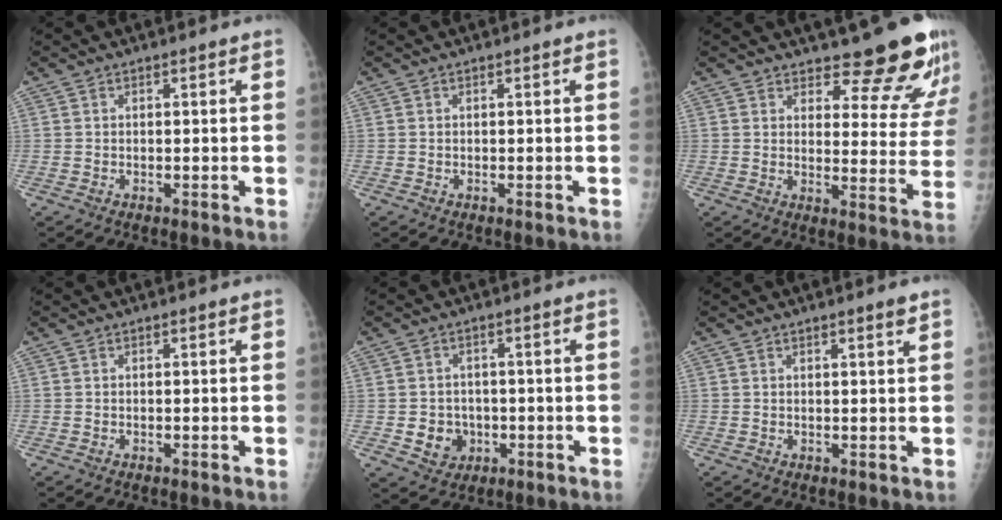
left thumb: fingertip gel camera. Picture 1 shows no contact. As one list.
[{"total": 0.0}, {"total": 13.4, "force": [11.9, 3.4, 5.0], "torque": [-0.023, -0.104, 0.140]}, {"total": 0.0}, {"total": 5.4, "force": [-1.1, 4.9, 2.1], "torque": [-0.009, 0.007, -0.009]}, {"total": 1.5, "force": [1.1, 0.0, 1.1], "torque": [-0.014, -0.007, 0.016]}]